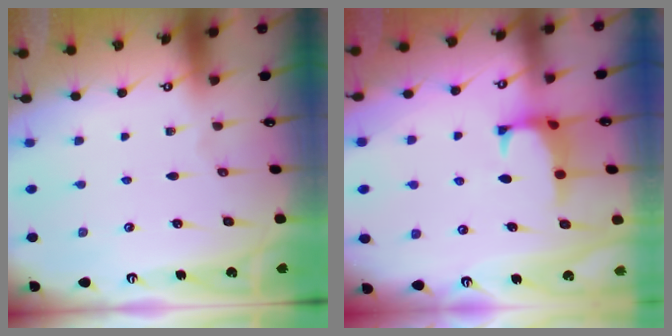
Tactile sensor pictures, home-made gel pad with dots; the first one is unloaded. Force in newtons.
{"total": 1.3, "press": 1.1, "slide": 0.6}